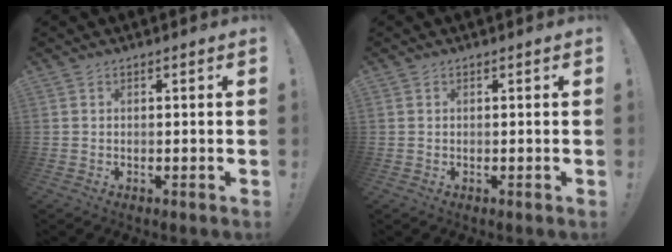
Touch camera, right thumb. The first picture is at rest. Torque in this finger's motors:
{"motor_torque": [0.13, 0.03, -0.12, 0.03, 0.05]}